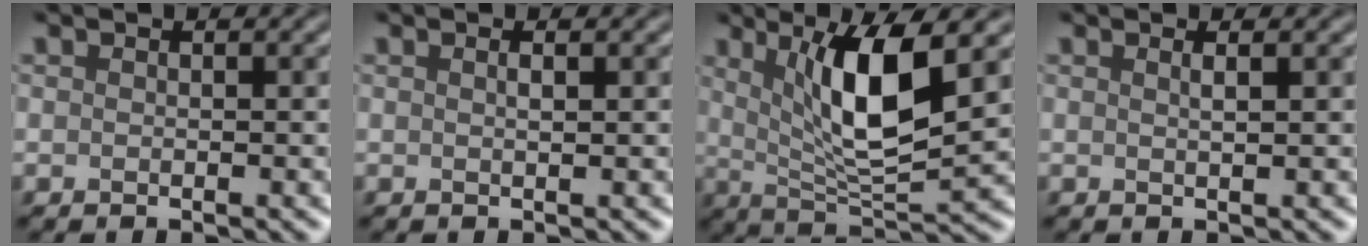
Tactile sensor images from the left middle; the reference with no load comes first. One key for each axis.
{"total": 0.9, "fx": 0.4, "fy": 0.3, "fz": 0.8, "tx": -0.008, "ty": 0.004, "tz": 0.003}
{"total": 7.9, "fx": 2.4, "fy": 2.0, "fz": 7.3, "tx": -0.123, "ty": -0.012, "tz": 0.047}
{"total": 1.3, "fx": 0.6, "fy": 0.5, "fz": 1.0, "tx": -0.006, "ty": 0.004, "tz": 0.001}